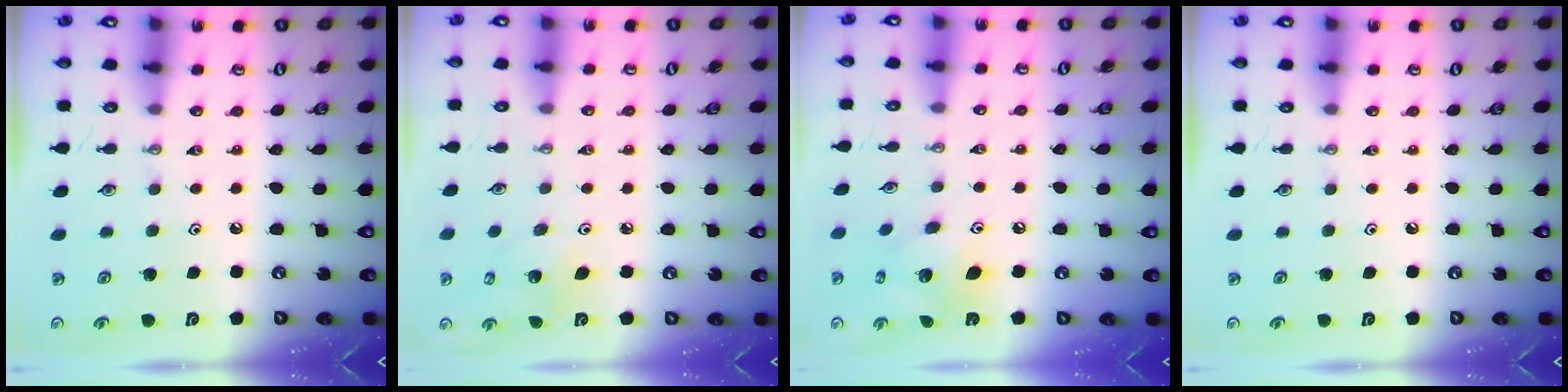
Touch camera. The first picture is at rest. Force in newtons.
{"total": 4.6, "press": 4.6, "slide": 0.2}
{"total": 11.7, "press": 11.6, "slide": 1.1}
{"total": 0.0}